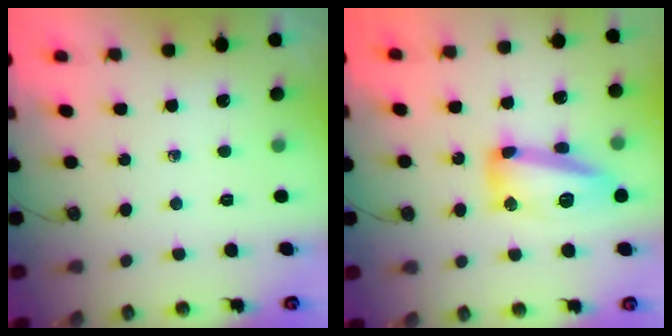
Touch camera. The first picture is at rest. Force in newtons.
{"total": 14.2, "press": 14.2, "slide": 1.1}